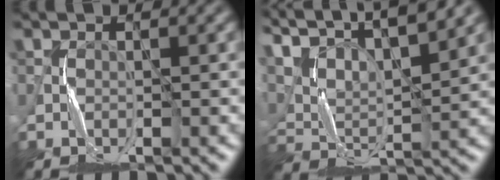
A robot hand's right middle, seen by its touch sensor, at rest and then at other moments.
{"total": 12.6, "force": [9.8, 3.4, 7.2], "torque": [-0.161, 0.021, 0.145]}